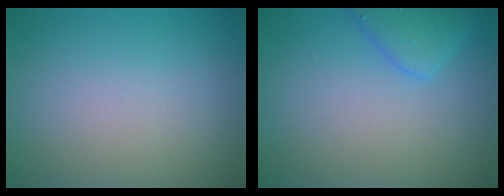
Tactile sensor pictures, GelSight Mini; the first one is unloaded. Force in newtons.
{"total": 2.6, "press": 2.6, "slide": 0.2}